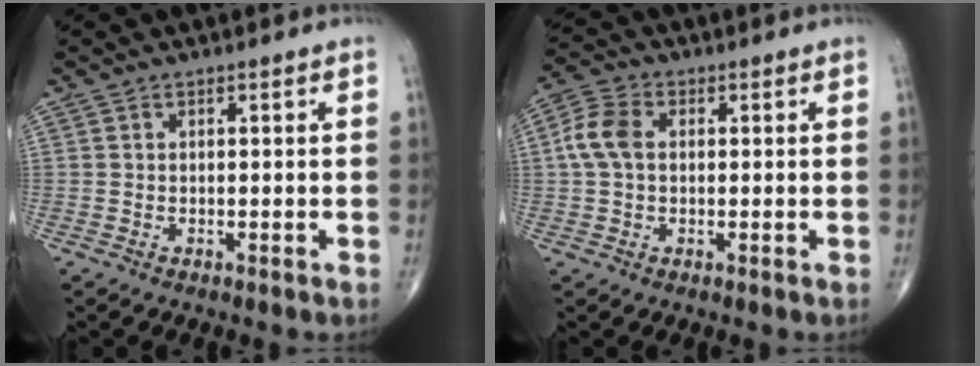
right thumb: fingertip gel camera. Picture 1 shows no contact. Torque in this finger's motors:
{"motor_torque": [-0.17, 0.42, 0.69, 0.10, 0.21]}